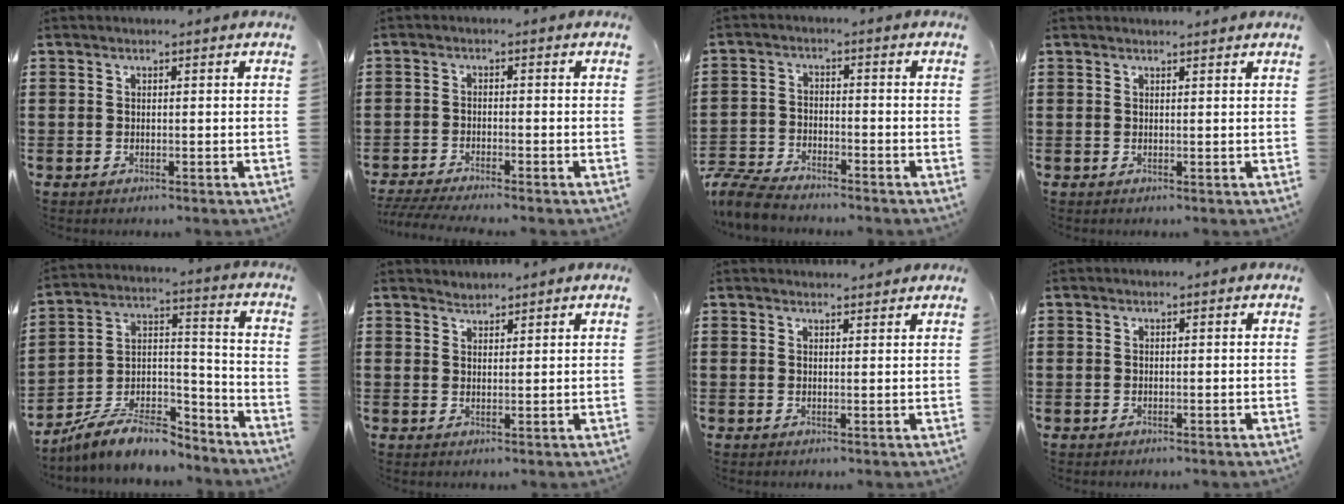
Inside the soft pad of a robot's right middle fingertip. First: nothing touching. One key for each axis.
{"total": 3.0, "fx": -2.8, "fy": 0.0, "fz": 1.1, "tx": -0.031, "ty": -0.007, "tz": -0.060}
{"total": 5.7, "fx": -5.5, "fy": 0.8, "fz": 1.4, "tx": -0.053, "ty": -0.002, "tz": -0.117}
{"total": 0.9, "fx": 0.9, "fy": -0.1, "fz": 0.0, "tx": -0.002, "ty": -0.004, "tz": 0.017}
{"total": 9.2, "fx": -7.8, "fy": 2.8, "fz": 4.0, "tx": -0.071, "ty": 0.021, "tz": -0.149}
{"total": 1.6, "fx": 1.5, "fy": 0.0, "fz": -0.6, "tx": 0.006, "ty": 0.000, "tz": 0.031}
{"total": 1.6, "fx": 1.6, "fy": 0.0, "fz": 0.1, "tx": 0.002, "ty": -0.002, "tz": 0.029}
{"total": 0.0}